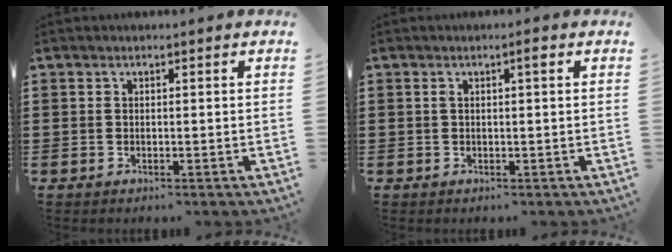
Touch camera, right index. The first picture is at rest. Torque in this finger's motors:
{"motor_torque": [0.31, -0.22, 0.03, 0.03]}